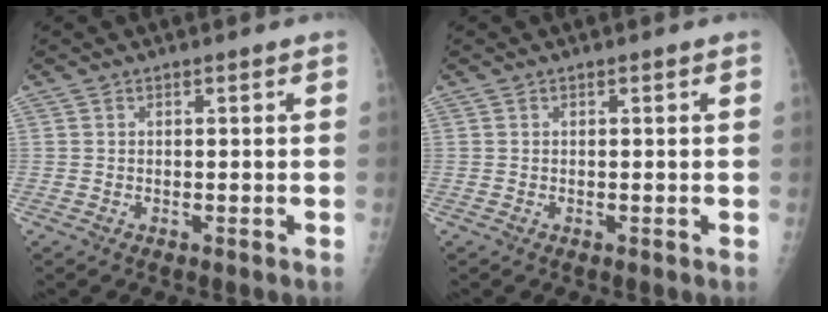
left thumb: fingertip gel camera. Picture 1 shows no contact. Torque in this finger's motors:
{"motor_torque": [0.00, 0.00, -0.04, -0.04, 0.00]}